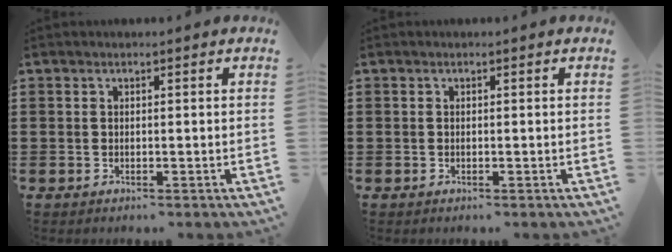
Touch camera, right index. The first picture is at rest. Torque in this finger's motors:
{"motor_torque": [0.80, 1.34, 0.00, 0.00]}